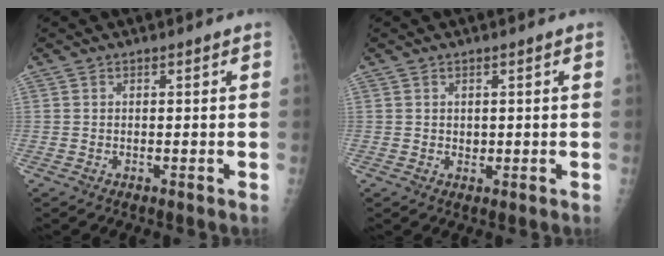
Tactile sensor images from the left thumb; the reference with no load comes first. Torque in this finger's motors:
{"motor_torque": [0.03, 0.02, 0.05, 0.15, 0.00]}